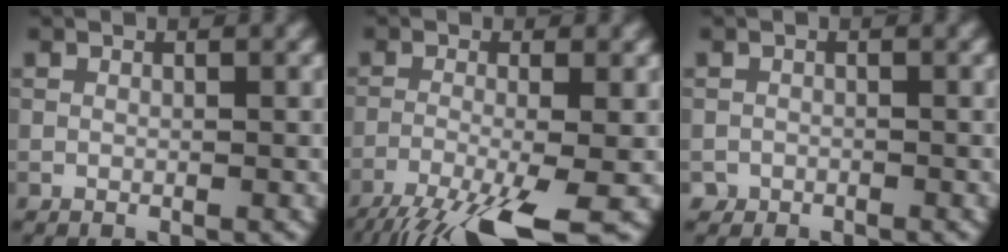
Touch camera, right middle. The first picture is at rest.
{"total": 9.7, "force": [-6.0, 1.8, 7.4], "torque": [-0.125, -0.015, -0.111]}
{"total": 0.8, "force": [-0.5, 0.5, -0.2], "torque": [0.011, -0.001, -0.010]}